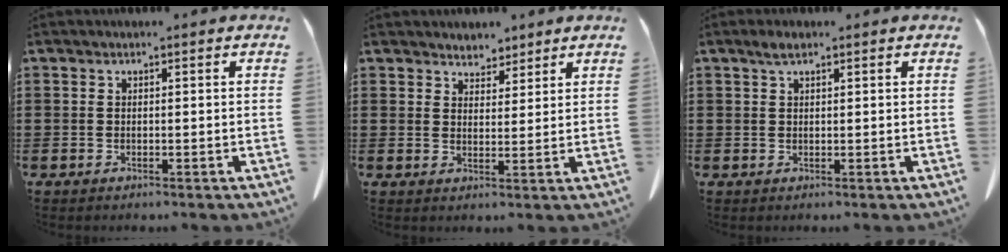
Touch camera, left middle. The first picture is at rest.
{"total": 3.8, "force": [3.5, 1.5, -0.4], "torque": [-0.006, -0.007, 0.066]}
{"total": 1.6, "force": [1.0, 0.6, 1.0], "torque": [-0.024, 0.002, 0.019]}